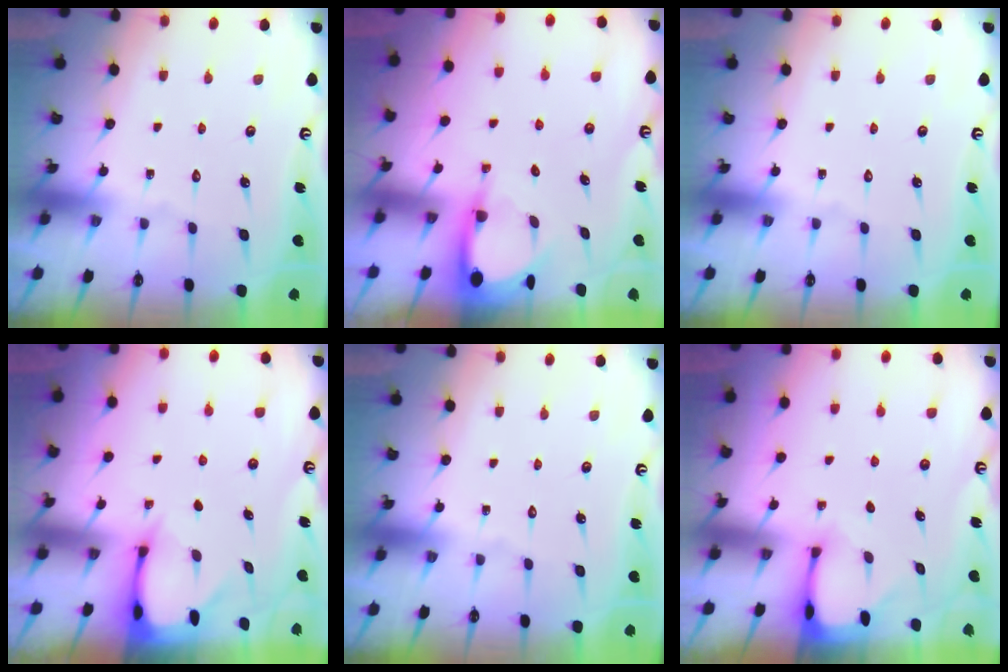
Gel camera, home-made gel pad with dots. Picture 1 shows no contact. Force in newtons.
{"total": 3.6, "press": 3.6, "slide": 0.3}
{"total": 0.0}
{"total": 2.6, "press": 2.5, "slide": 0.3}
{"total": 0.0}
{"total": 2.7, "press": 2.7, "slide": 0.3}